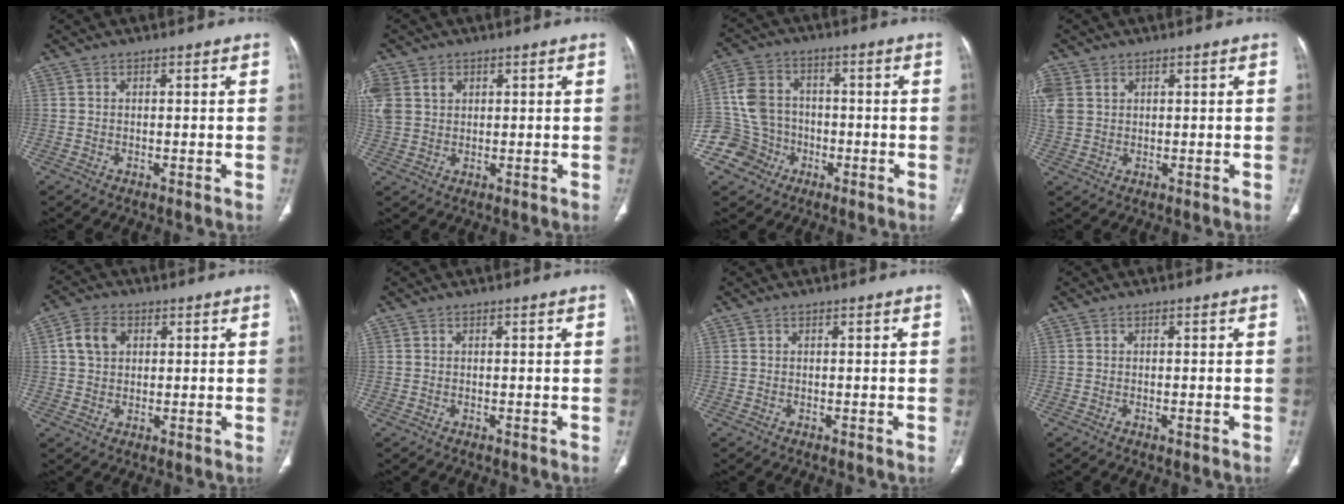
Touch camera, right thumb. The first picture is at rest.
{"total": 9.8, "force": [3.2, 7.7, 5.2], "torque": [-0.137, 0.016, 0.070]}
{"total": 11.0, "force": [-3.9, 10.0, 2.5], "torque": [-0.029, 0.034, -0.066]}
{"total": 7.2, "force": [2.2, 5.7, 3.9], "torque": [-0.116, 0.012, 0.053]}
{"total": 5.8, "force": [1.6, 4.4, 3.4], "torque": [-0.054, 0.006, 0.027]}
{"total": 0.0}
{"total": 0.0}
{"total": 0.6, "force": [-0.3, 0.1, 0.6], "torque": [-0.009, -0.002, -0.004]}